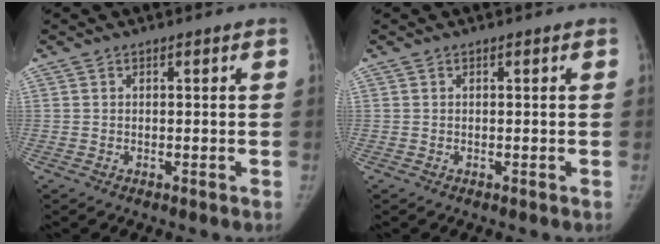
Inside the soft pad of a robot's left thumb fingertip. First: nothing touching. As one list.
[{"total": 0.0}]